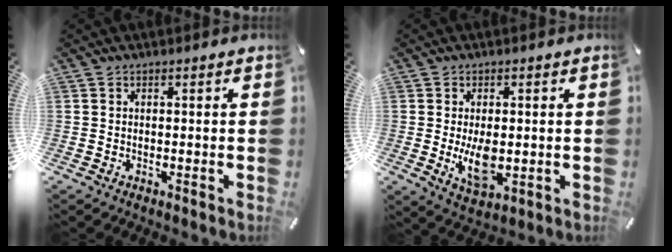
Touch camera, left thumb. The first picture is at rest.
{"total": 7.9, "force": [-0.5, 4.3, 6.6], "torque": [-0.130, -0.011, -0.011]}